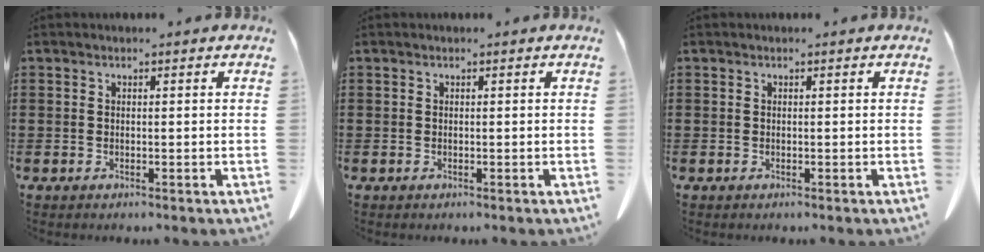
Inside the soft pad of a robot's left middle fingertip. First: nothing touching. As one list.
[{"total": 0.0}, {"total": 0.0}]